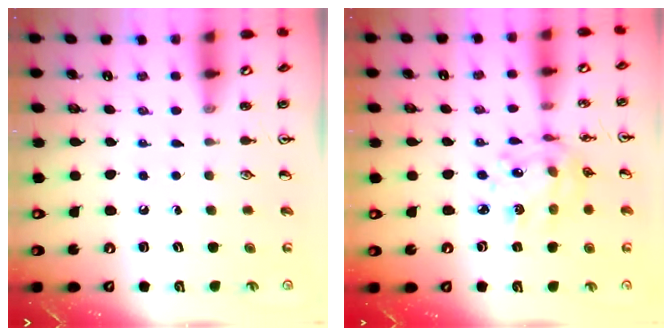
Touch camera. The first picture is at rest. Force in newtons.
{"total": 11.4, "press": 11.0, "slide": 3.0}